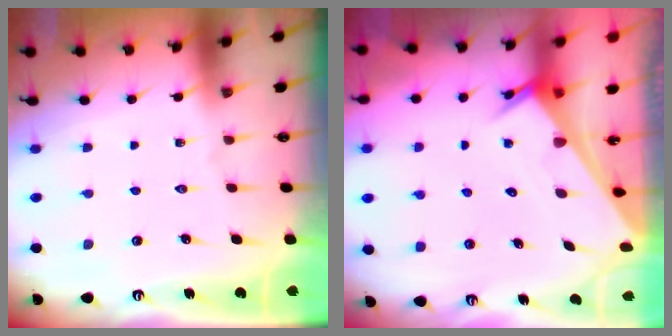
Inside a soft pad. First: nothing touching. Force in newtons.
{"total": 3.1, "press": 3.1, "slide": 0.3}